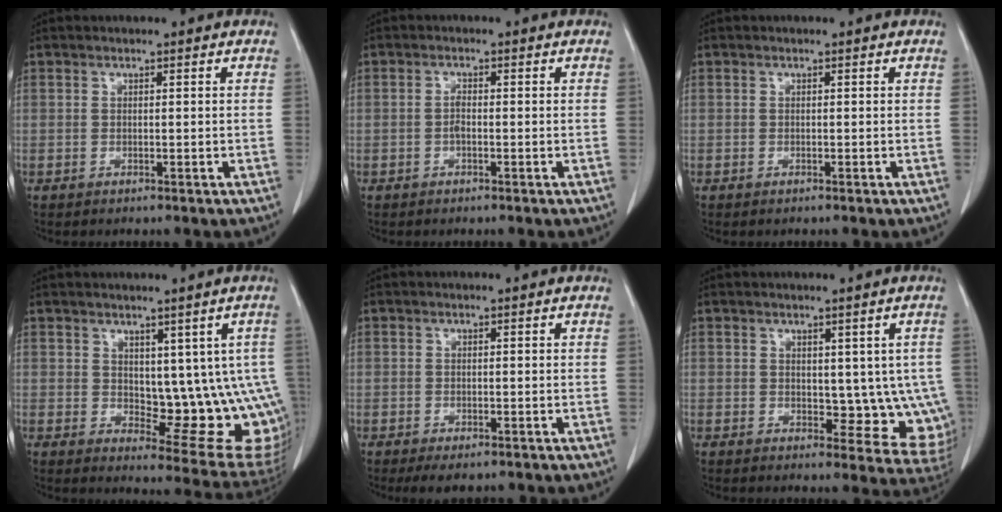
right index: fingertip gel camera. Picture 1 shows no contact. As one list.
[{"total": 1.3, "force": [-0.4, 0.4, 1.1], "torque": [-0.021, 0.003, -0.009]}, {"total": 0.0}, {"total": 12.5, "force": [1.2, 6.1, 10.9], "torque": [-0.112, -0.004, 0.030]}, {"total": 2.7, "force": [-1.8, 1.3, 1.5], "torque": [-0.020, -0.003, -0.021]}, {"total": 8.2, "force": [0.4, 5.0, 6.5], "torque": [-0.048, -0.001, 0.014]}]